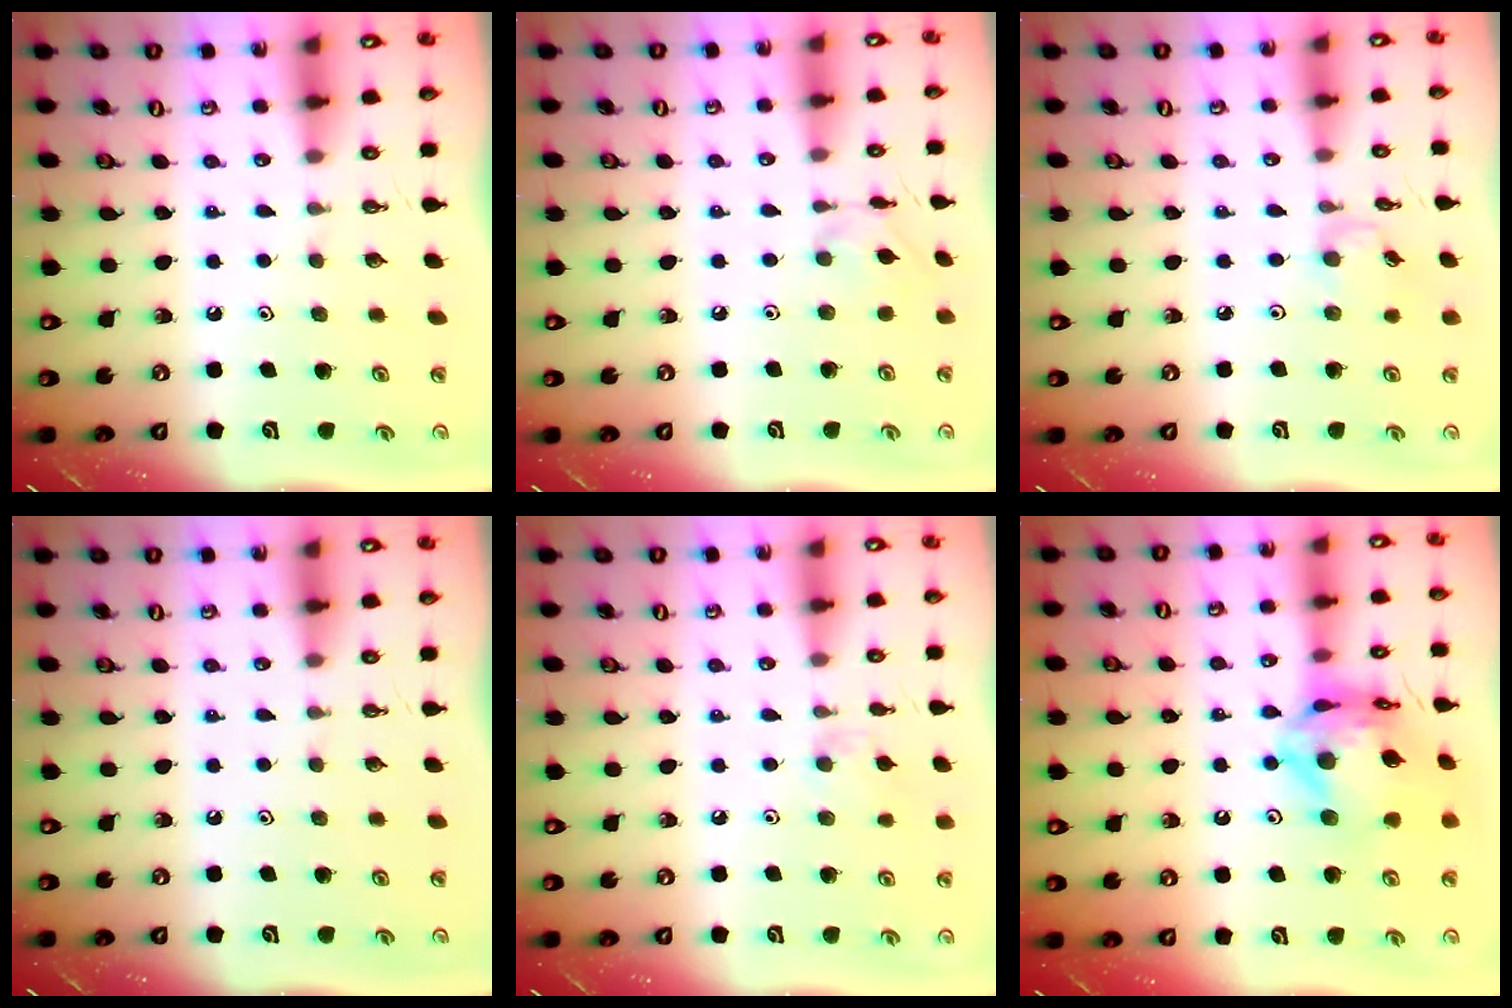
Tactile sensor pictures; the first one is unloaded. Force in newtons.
{"total": 2.6, "press": 2.6, "slide": 0.3}
{"total": 2.7, "press": 2.7, "slide": 0.5}
{"total": 0.0}
{"total": 6.3, "press": 6.3, "slide": 0.8}
{"total": 16.6, "press": 16.6, "slide": 1.6}